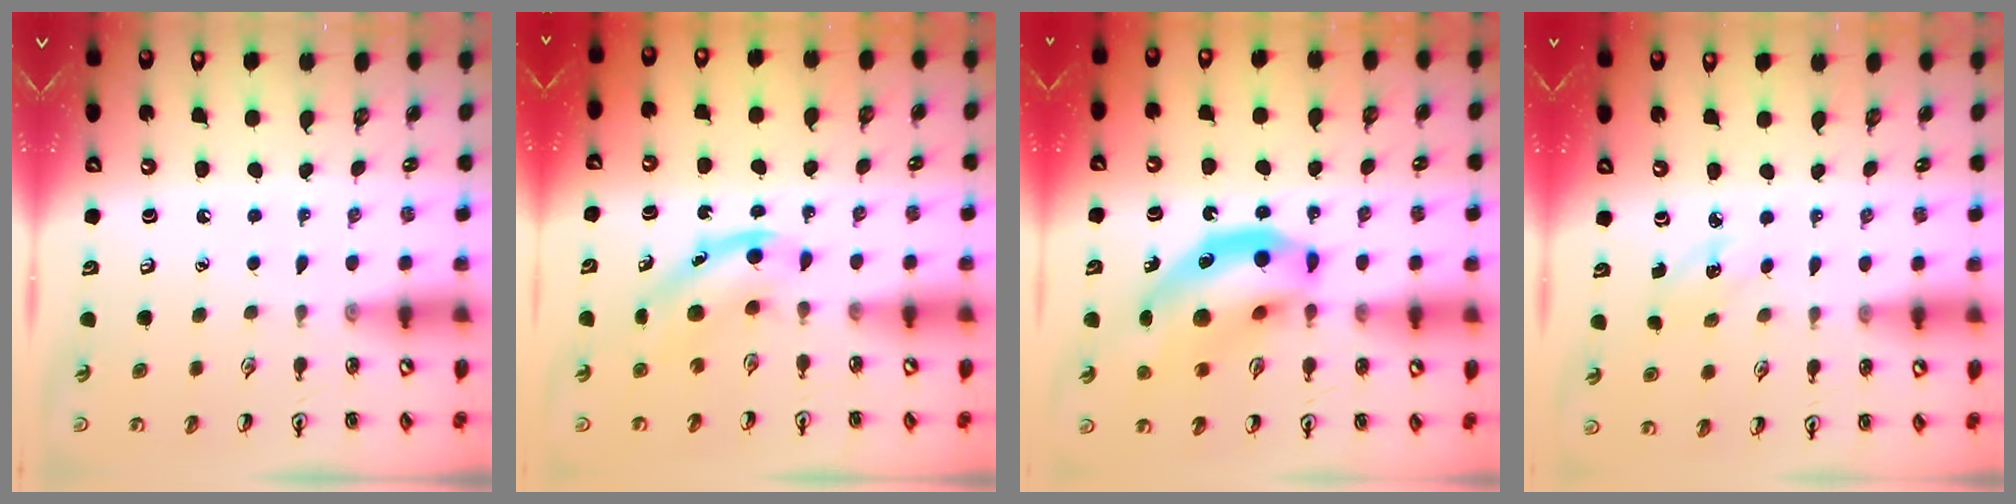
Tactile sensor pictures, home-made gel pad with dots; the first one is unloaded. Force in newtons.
{"total": 5.2, "press": 5.1, "slide": 0.9}
{"total": 16.4, "press": 15.7, "slide": 4.8}
{"total": 2.4, "press": 2.2, "slide": 0.8}